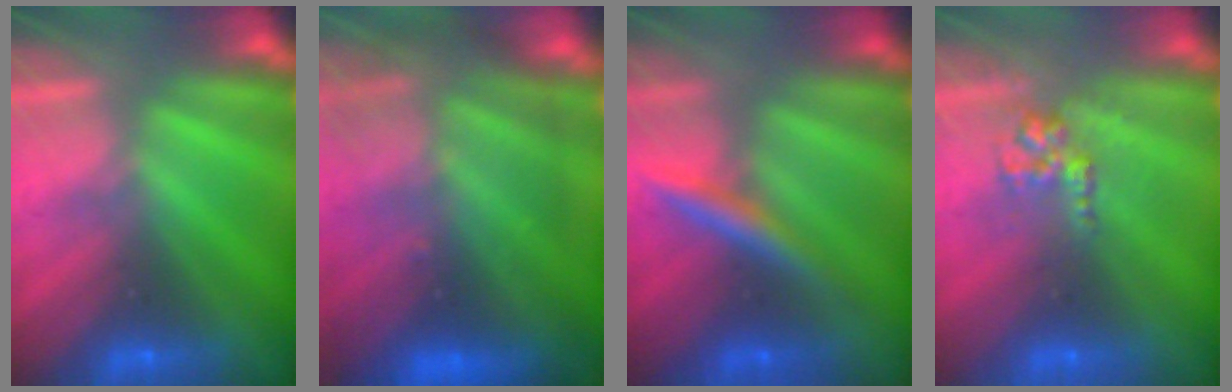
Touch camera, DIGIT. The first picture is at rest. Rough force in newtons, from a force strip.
{"total": 13.7}
{"total": 2.4}
{"total": 2.9}